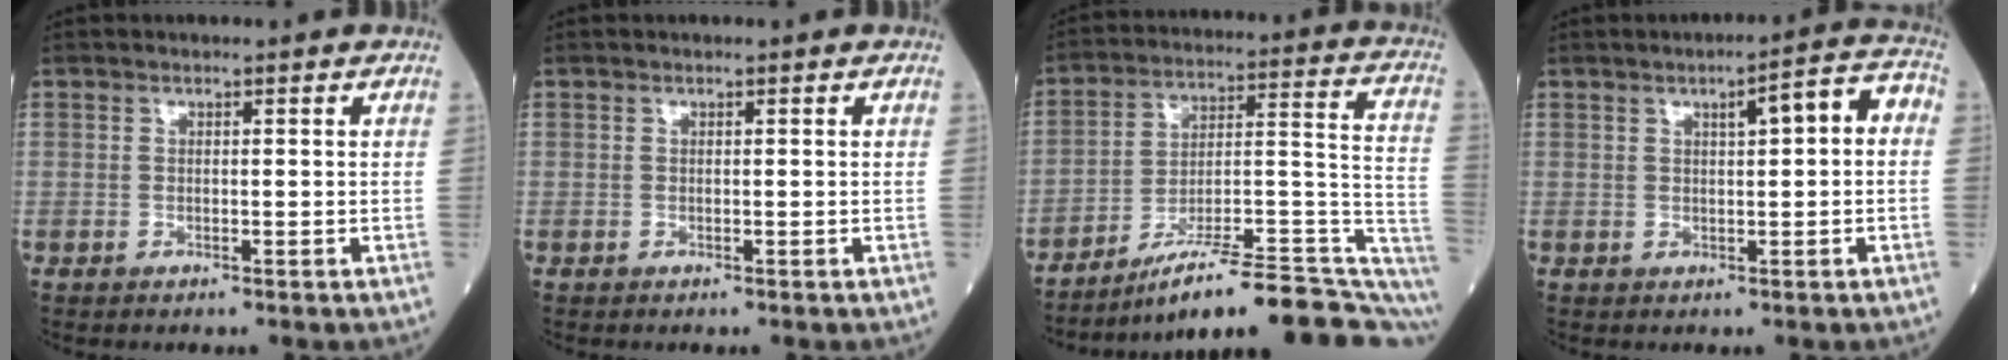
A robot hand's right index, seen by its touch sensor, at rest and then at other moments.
{"total": 0.0}
{"total": 23.3, "force": [-18.2, 2.8, 14.3], "torque": [-0.128, 0.031, -0.266]}
{"total": 5.5, "force": [0.9, 1.1, 5.4], "torque": [-0.075, 0.027, 0.010]}